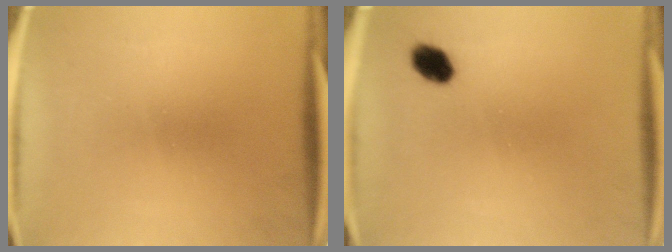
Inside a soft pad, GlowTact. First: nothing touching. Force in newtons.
{"total": 4.0}